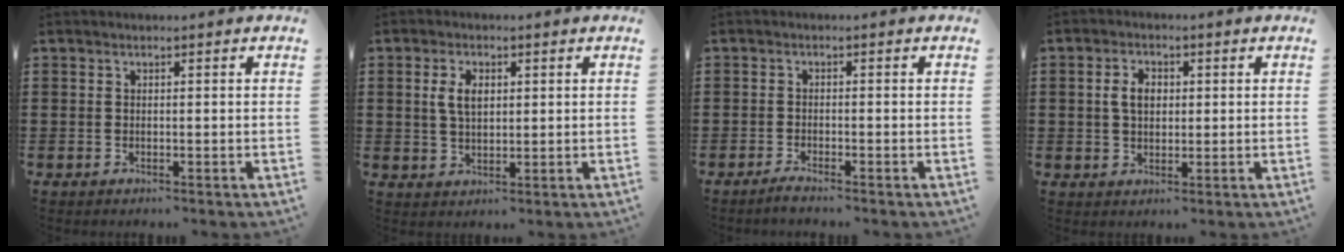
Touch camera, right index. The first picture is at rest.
{"total": 4.1, "force": [0.9, 2.2, 3.3], "torque": [-0.070, 0.011, 0.015]}
{"total": 1.4, "force": [-1.3, -0.2, 0.5], "torque": [-0.009, -0.003, -0.024]}
{"total": 3.7, "force": [0.5, 2.4, 2.7], "torque": [-0.061, 0.012, 0.007]}